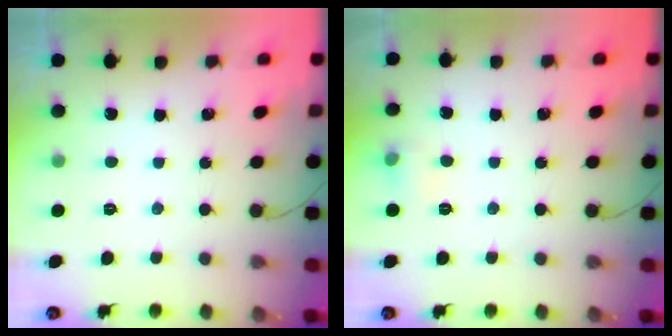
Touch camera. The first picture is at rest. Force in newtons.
{"total": 5.2, "press": 5.0, "slide": 1.4}